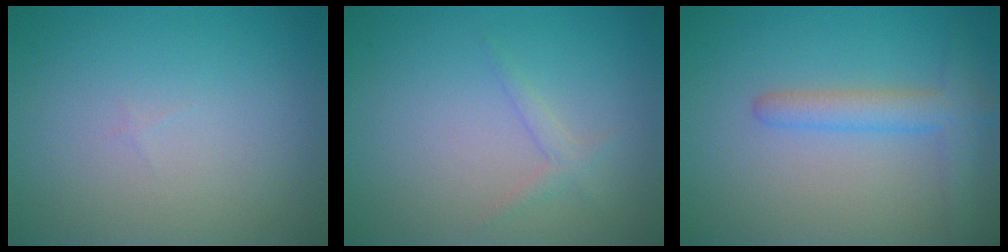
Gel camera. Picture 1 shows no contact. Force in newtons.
{"total": 1.1, "press": 1.1, "slide": 0.1}
{"total": 3.0, "press": 3.0, "slide": 0.2}